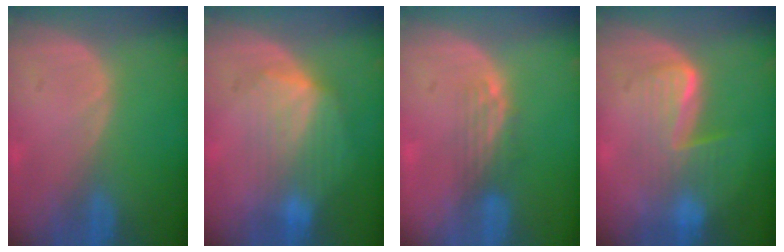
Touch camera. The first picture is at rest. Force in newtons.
{"total": 7.3, "press": 7.0, "slide": 1.8}
{"total": 3.3, "press": 2.8, "slide": 1.7}
{"total": 6.4, "press": 6.3, "slide": 1.3}